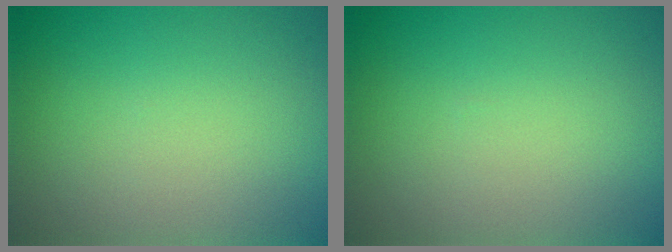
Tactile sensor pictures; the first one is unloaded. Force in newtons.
{"total": 0.0}